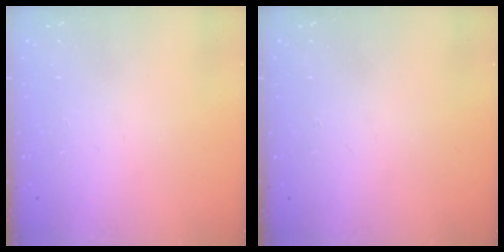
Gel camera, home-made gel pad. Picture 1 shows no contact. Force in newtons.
{"total": 0.0}